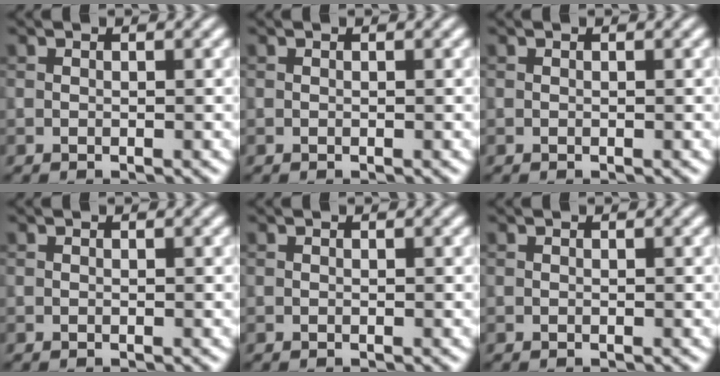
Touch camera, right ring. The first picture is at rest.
{"total": 0.0}
{"total": 0.0}
{"total": 0.0}
{"total": 0.0}
{"total": 0.0}